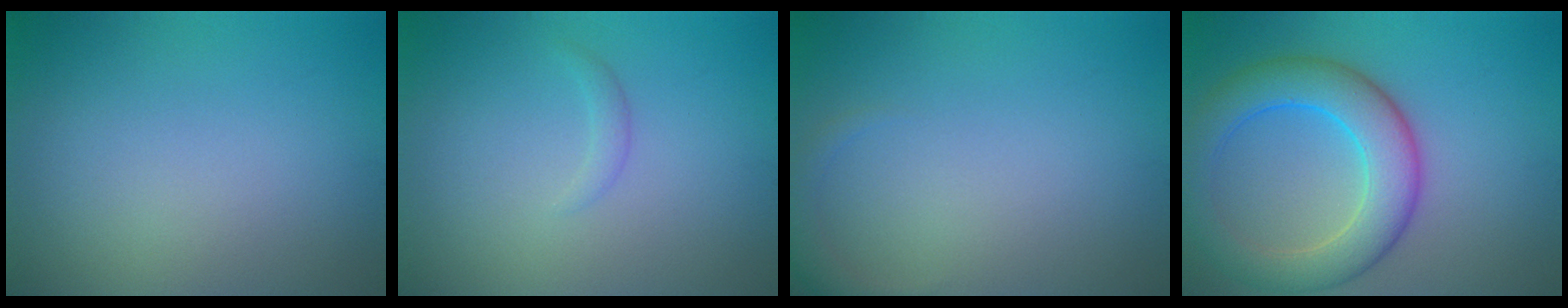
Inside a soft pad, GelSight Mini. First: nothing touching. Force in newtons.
{"total": 0.8, "press": 0.8, "slide": 0.1}
{"total": 1.4, "press": 1.4, "slide": 0.1}
{"total": 7.1, "press": 7.1, "slide": 0.2}